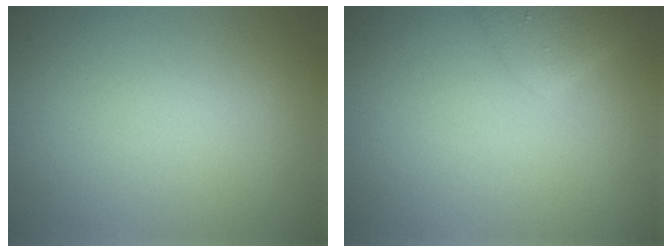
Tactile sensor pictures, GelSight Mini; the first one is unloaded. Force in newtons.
{"total": 2.5, "press": 2.4, "slide": 0.3}